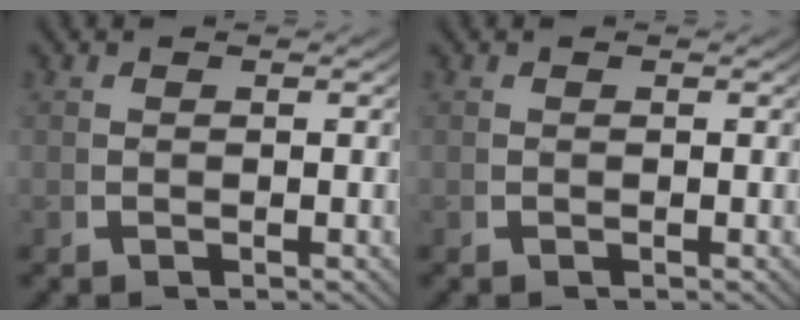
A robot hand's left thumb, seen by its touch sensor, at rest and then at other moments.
{"total": 0.0}